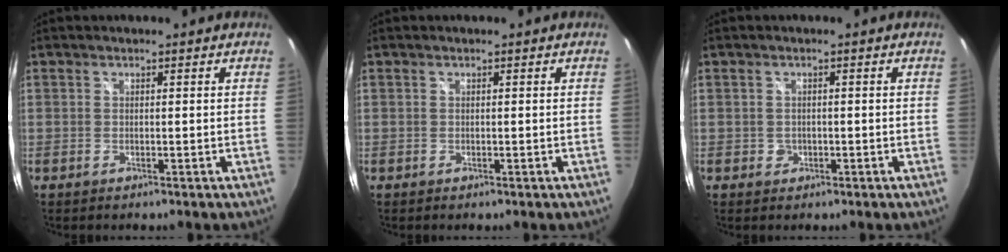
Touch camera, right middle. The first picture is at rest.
{"total": 0.0}
{"total": 1.6, "force": [-0.4, 1.5, 0.3], "torque": [-0.003, -0.002, -0.005]}